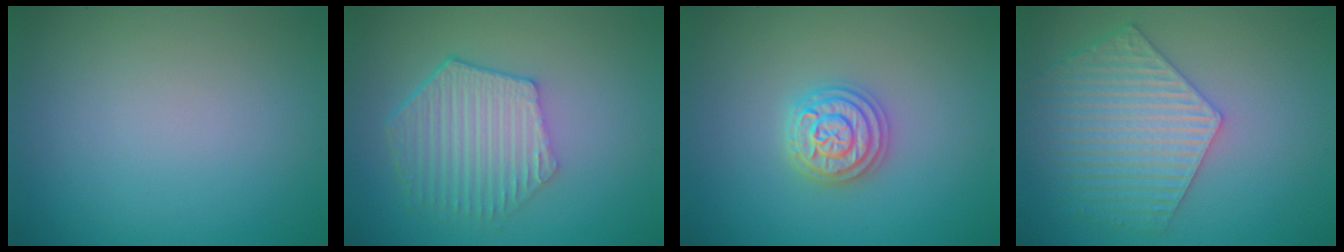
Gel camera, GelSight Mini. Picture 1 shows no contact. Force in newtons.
{"total": 5.9, "press": 4.5, "slide": 3.9}
{"total": 3.7, "press": 3.6, "slide": 0.5}
{"total": 5.9, "press": 5.1, "slide": 3.0}